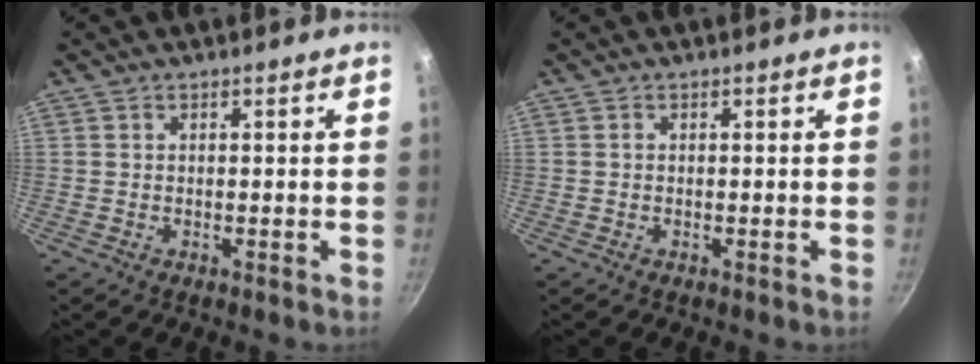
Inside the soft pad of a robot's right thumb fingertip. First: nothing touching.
{"total": 0.0}